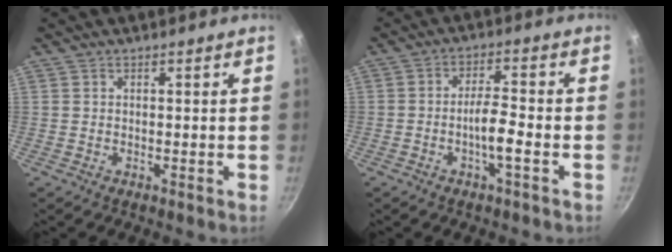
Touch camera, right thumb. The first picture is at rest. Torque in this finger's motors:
{"motor_torque": [3.84, -1.16, 1.07, -1.70, 0.36]}